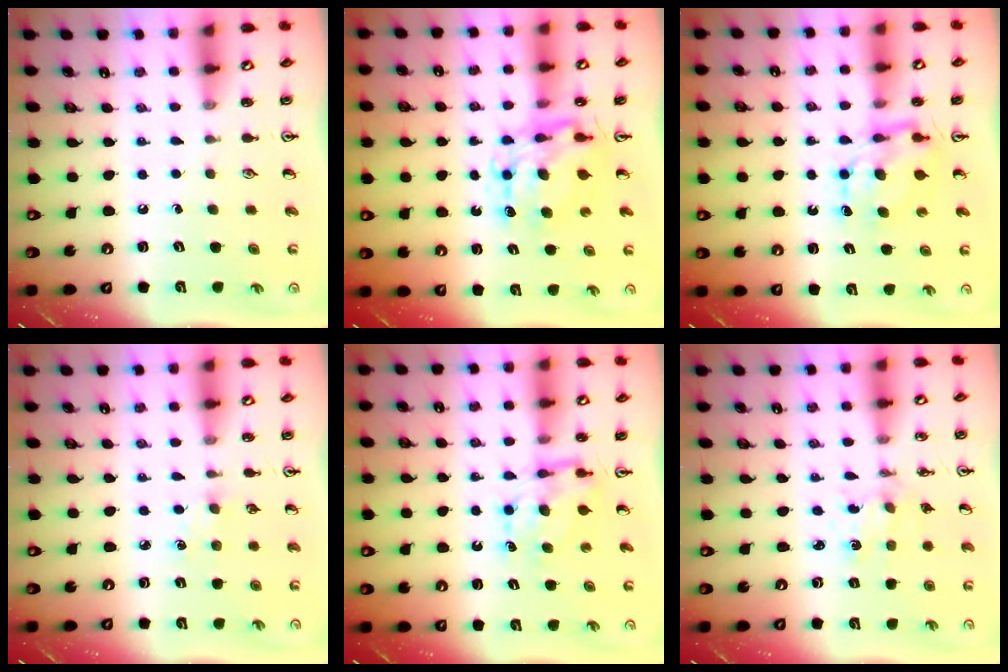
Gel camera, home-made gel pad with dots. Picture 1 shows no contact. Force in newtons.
{"total": 9.1, "press": 9.0, "slide": 0.8}
{"total": 7.0, "press": 7.0, "slide": 0.6}
{"total": 2.7, "press": 2.7, "slide": 0.4}
{"total": 7.2, "press": 7.2, "slide": 0.1}
{"total": 1.8, "press": 1.8, "slide": 0.3}